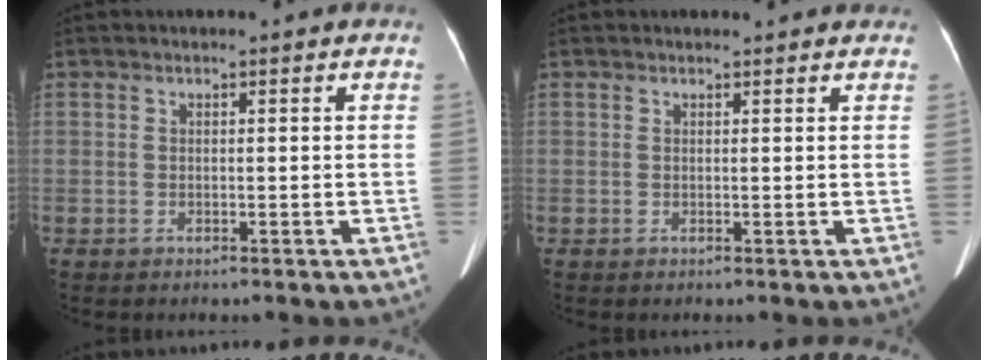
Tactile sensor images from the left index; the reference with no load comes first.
{"total": 3.2, "force": [3.1, 0.5, 0.8], "torque": [-0.013, 0.013, 0.031]}